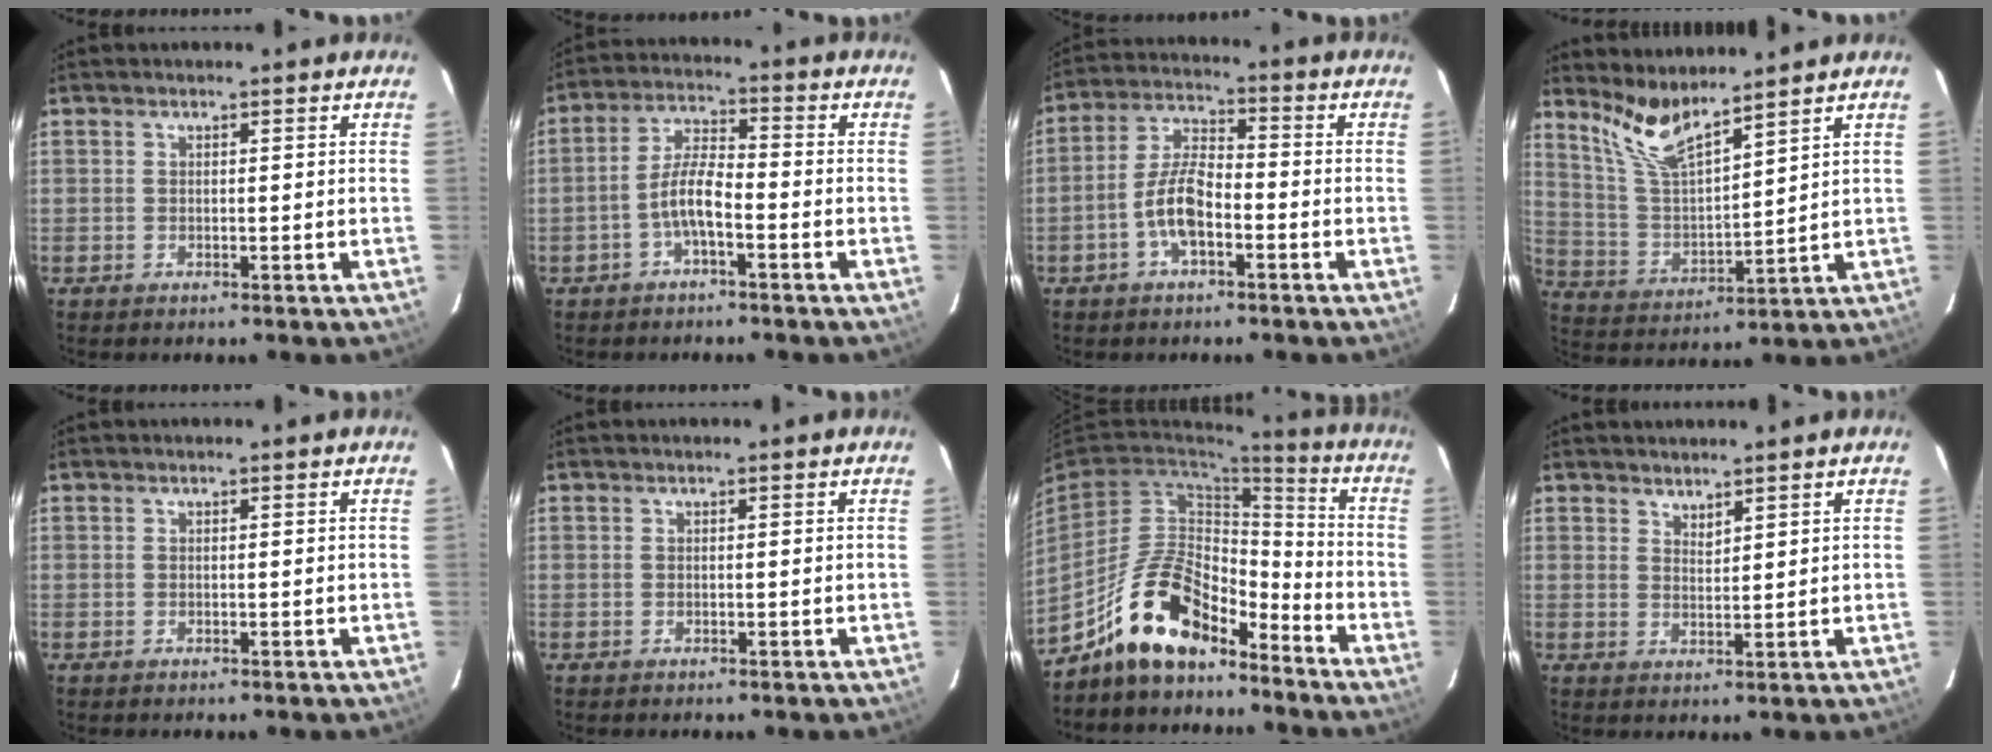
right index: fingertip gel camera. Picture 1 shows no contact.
{"total": 5.7, "force": [-2.7, 1.5, 4.8], "torque": [-0.103, 0.015, -0.051]}
{"total": 7.8, "force": [-3.1, 3.2, 6.4], "torque": [-0.137, 0.014, -0.057]}
{"total": 9.5, "force": [8.1, 1.1, 4.9], "torque": [-0.098, -0.012, 0.166]}
{"total": 0.0}
{"total": 0.0}
{"total": 15.8, "force": [-11.6, 6.9, 8.2], "torque": [-0.176, 0.021, -0.199]}
{"total": 2.2, "force": [2.0, 0.4, 0.7], "torque": [-0.010, 0.000, 0.035]}